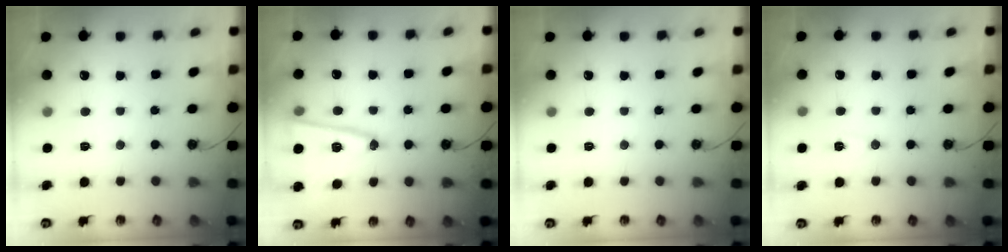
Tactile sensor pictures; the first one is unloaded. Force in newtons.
{"total": 16.6, "press": 16.5, "slide": 1.7}
{"total": 0.0}
{"total": 6.1, "press": 5.9, "slide": 1.2}